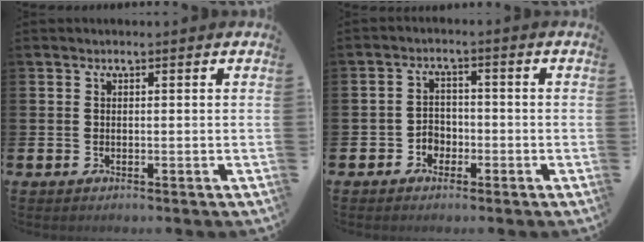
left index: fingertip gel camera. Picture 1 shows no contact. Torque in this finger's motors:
{"motor_torque": [0.00, 0.16, 0.02, 0.00]}